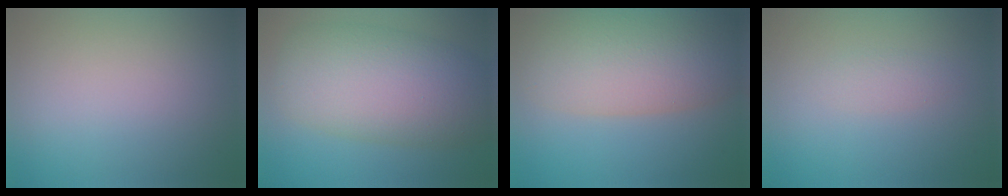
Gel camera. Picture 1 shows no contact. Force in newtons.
{"total": 9.9, "press": 9.9, "slide": 0.6}
{"total": 9.6, "press": 9.6, "slide": 0.7}
{"total": 1.1, "press": 1.1, "slide": 0.1}